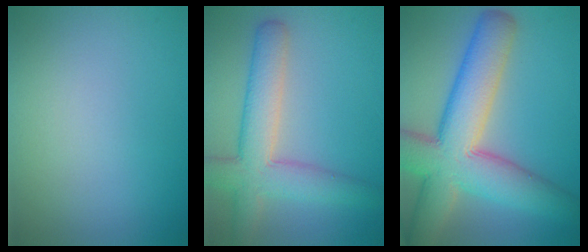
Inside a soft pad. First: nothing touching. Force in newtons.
{"total": 6.2, "press": 6.2, "slide": 0.3}
{"total": 11.1, "press": 11.1, "slide": 0.9}